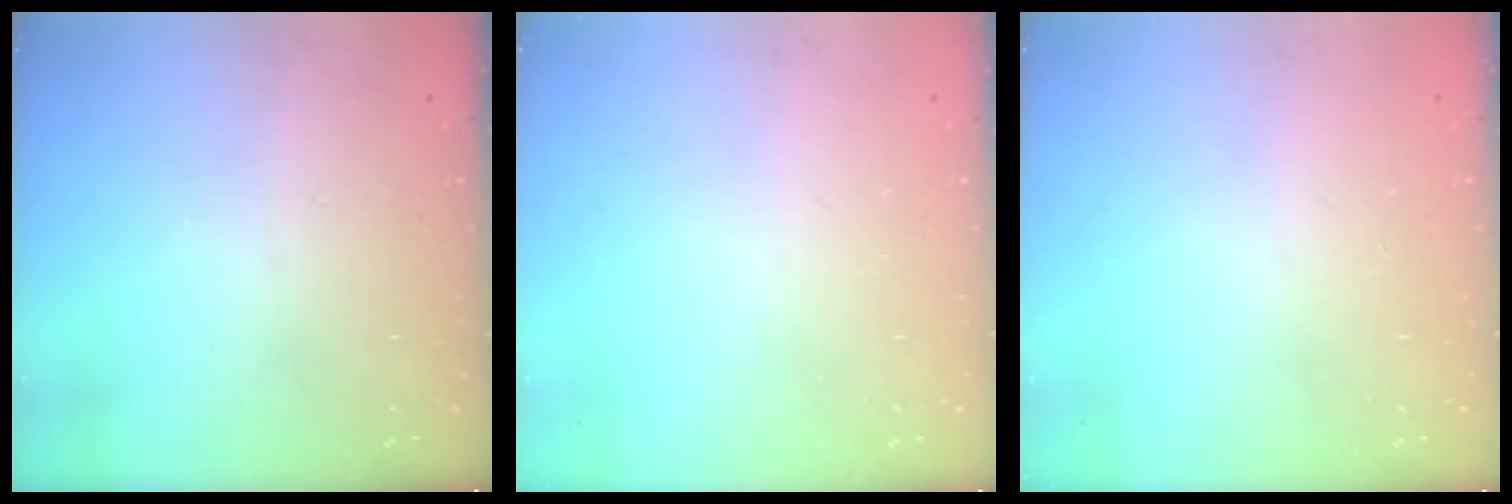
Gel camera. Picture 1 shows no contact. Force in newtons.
{"total": 0.0}
{"total": 1.2, "press": 1.2, "slide": 0.2}